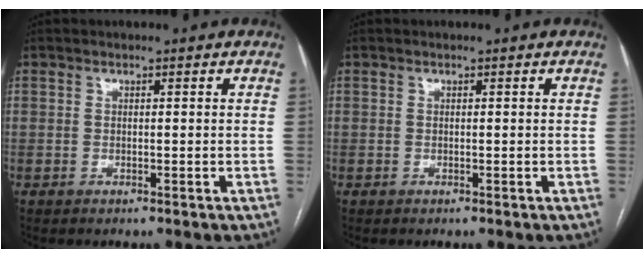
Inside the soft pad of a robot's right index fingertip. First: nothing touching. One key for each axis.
{"total": 0.0}